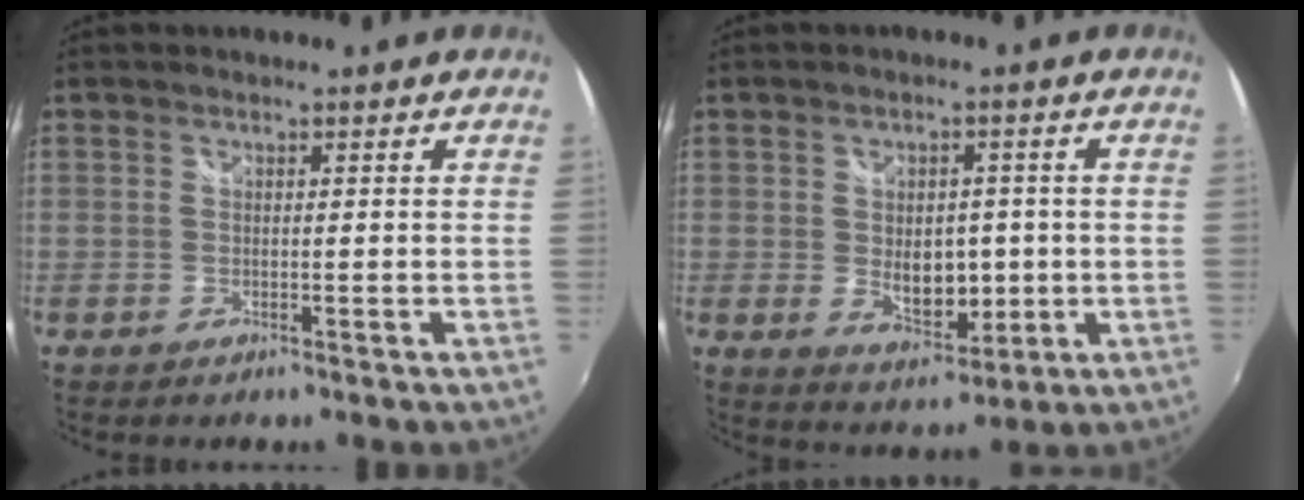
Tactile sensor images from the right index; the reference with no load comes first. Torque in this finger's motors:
{"motor_torque": [0.27, -0.15, 0.20, 0.06]}